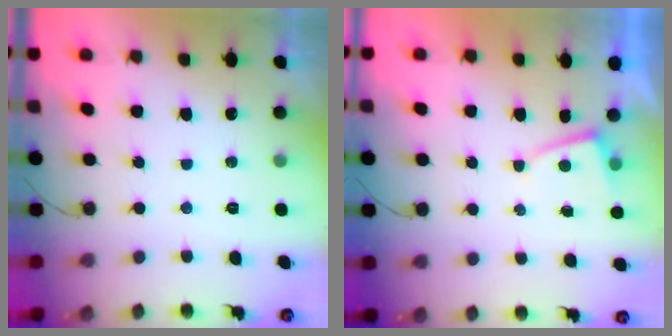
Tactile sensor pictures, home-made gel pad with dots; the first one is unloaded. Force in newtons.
{"total": 2.0, "press": 2.0, "slide": 0.3}